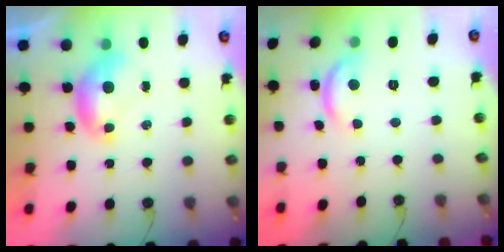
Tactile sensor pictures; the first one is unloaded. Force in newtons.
{"total": 4.1, "press": 4.0, "slide": 0.5}